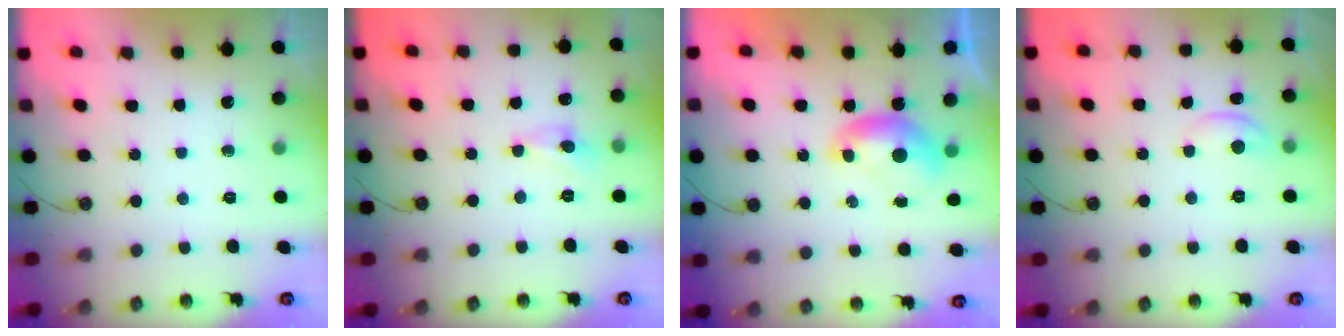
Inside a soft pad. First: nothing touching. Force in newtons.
{"total": 2.1, "press": 1.9, "slide": 0.7}
{"total": 0.0}
{"total": 0.9, "press": 0.8, "slide": 0.3}